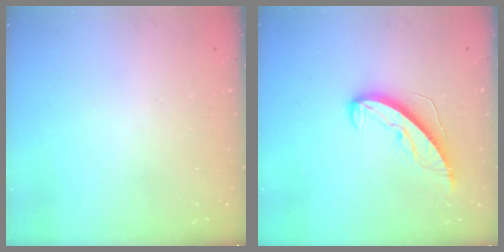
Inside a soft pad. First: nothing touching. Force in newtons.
{"total": 9.0, "press": 9.0, "slide": 0.1}